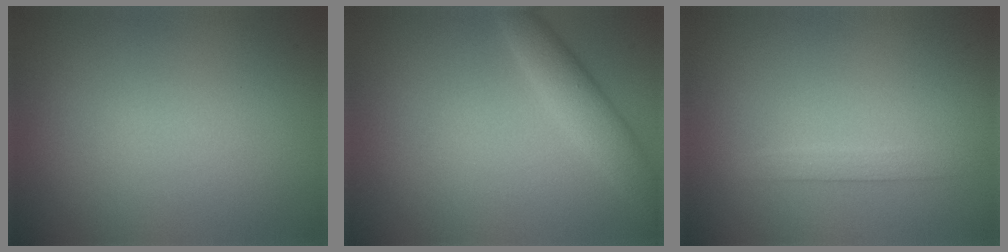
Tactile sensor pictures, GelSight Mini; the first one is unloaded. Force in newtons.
{"total": 2.9, "press": 2.9, "slide": 0.1}
{"total": 1.4, "press": 1.4, "slide": 0.1}